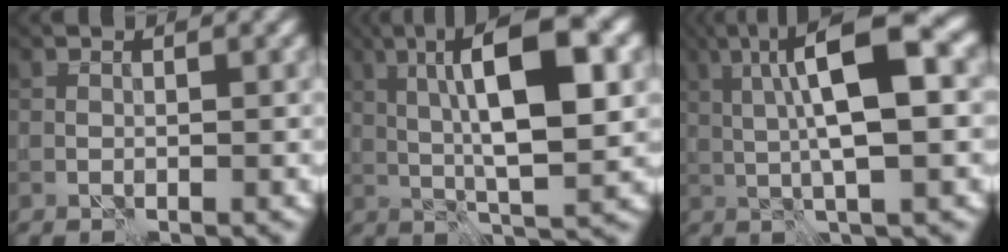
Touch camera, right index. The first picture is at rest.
{"total": 11.5, "force": [2.0, 3.1, 10.9], "torque": [-0.174, 0.015, 0.028]}
{"total": 10.2, "force": [1.9, 2.5, 9.7], "torque": [-0.157, 0.018, 0.027]}